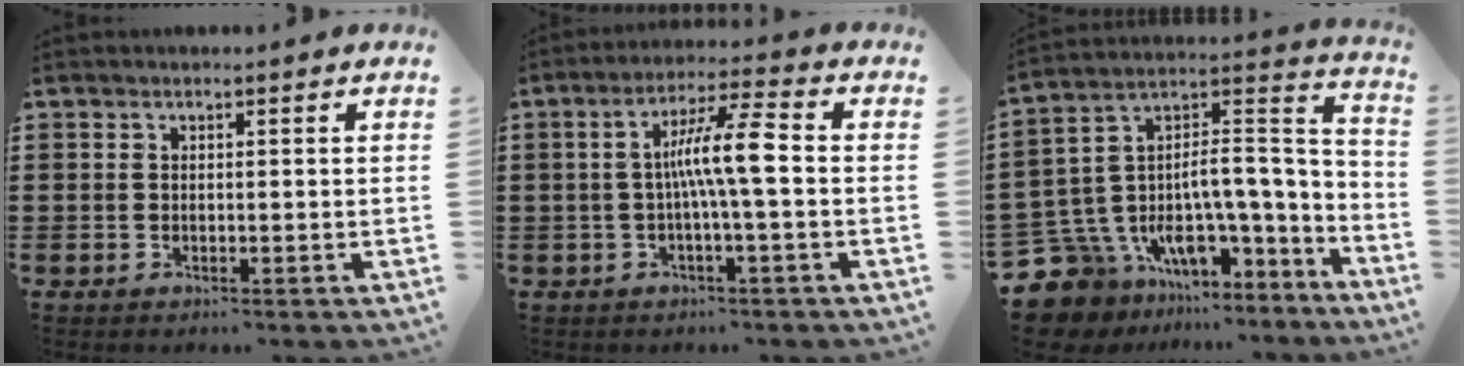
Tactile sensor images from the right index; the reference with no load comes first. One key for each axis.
{"total": 8.5, "fx": -0.3, "fy": 0.9, "fz": 8.4, "tx": -0.152, "ty": 0.008, "tz": -0.012}
{"total": 10.1, "fx": -5.8, "fy": 5.5, "fz": 6.1, "tx": -0.145, "ty": -0.018, "tz": -0.113}